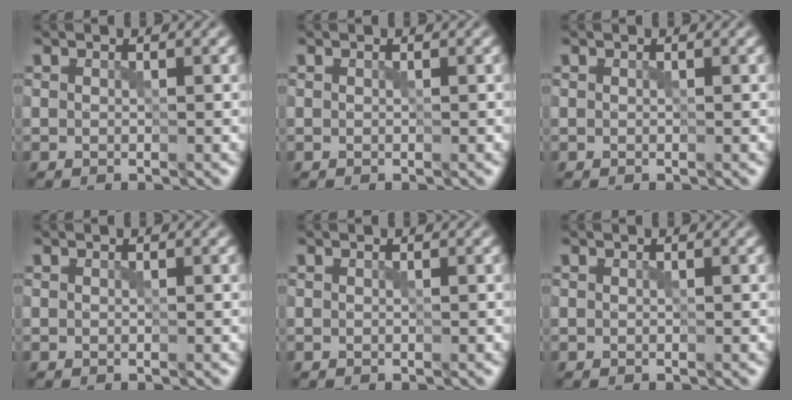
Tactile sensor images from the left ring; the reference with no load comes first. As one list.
[{"total": 0.0}, {"total": 0.0}, {"total": 0.0}, {"total": 0.0}, {"total": 0.0}]